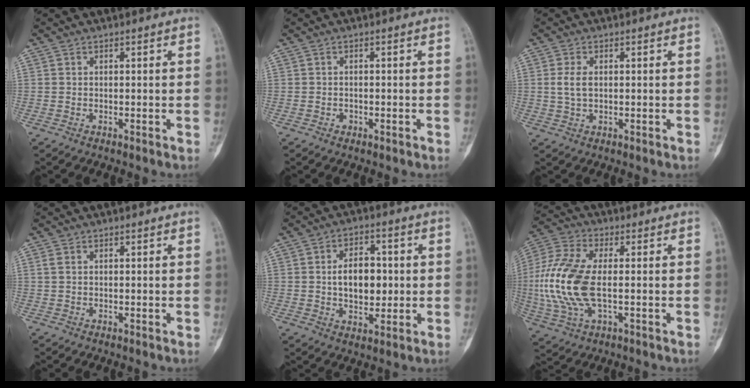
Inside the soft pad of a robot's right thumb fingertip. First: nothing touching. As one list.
[{"total": 0.8, "force": [-0.4, 0.7, 0.3], "torque": [-0.001, 0.004, -0.005]}, {"total": 3.5, "force": [0.4, 2.0, 2.8], "torque": [-0.057, 0.002, 0.009]}, {"total": 1.2, "force": [0.4, 0.7, 0.9], "torque": [-0.025, 0.005, 0.012]}, {"total": 9.3, "force": [0.4, 5.9, 7.2], "torque": [-0.083, 0.005, 0.008]}, {"total": 16.3, "force": [-1.0, 8.0, 14.1], "torque": [-0.326, 0.005, -0.016]}]